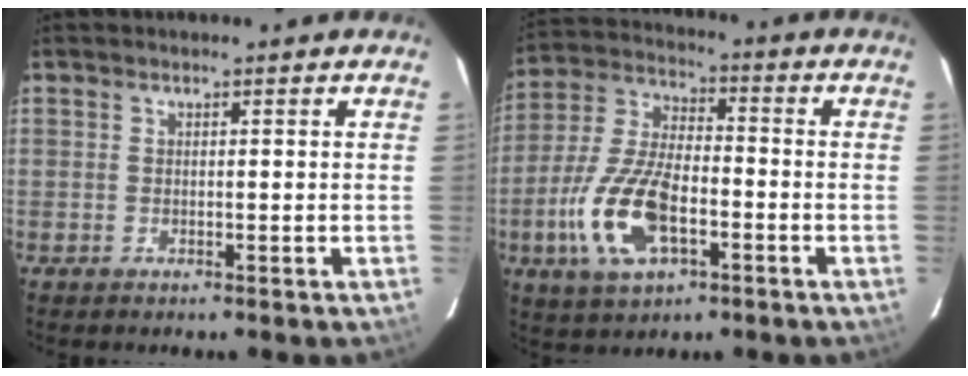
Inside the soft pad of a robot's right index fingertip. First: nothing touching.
{"total": 15.4, "force": [-5.5, 7.0, 12.5], "torque": [-0.278, -0.005, -0.100]}